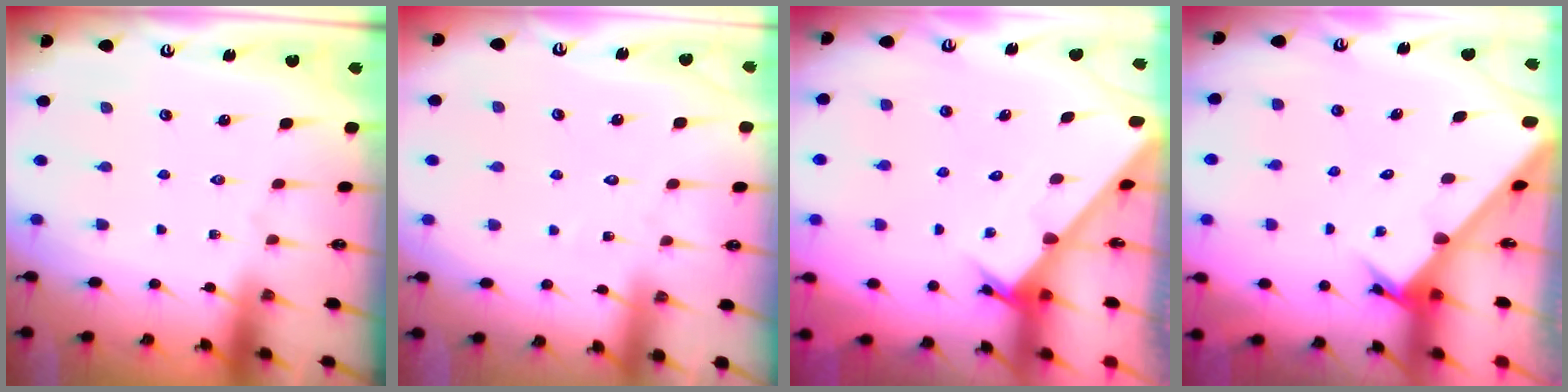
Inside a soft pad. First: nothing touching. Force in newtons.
{"total": 2.6, "press": 2.6, "slide": 0.2}
{"total": 2.8, "press": 2.8, "slide": 0.1}
{"total": 2.8, "press": 2.8, "slide": 0.3}